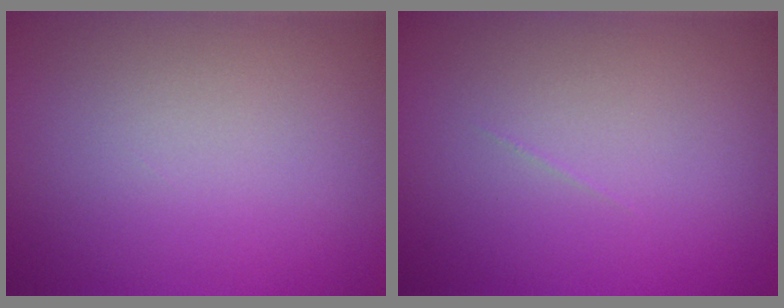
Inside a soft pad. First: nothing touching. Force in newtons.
{"total": 0.0}